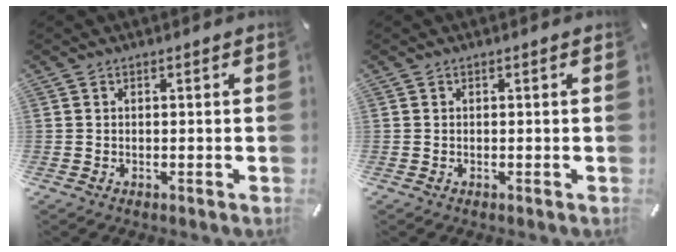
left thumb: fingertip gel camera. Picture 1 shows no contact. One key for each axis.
{"total": 0.0}